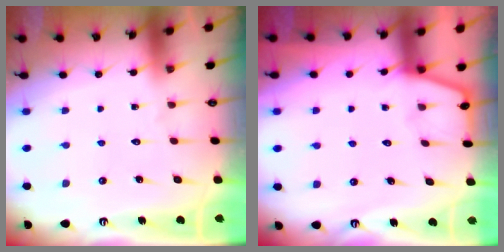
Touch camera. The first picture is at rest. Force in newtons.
{"total": 2.7, "press": 2.7, "slide": 0.4}